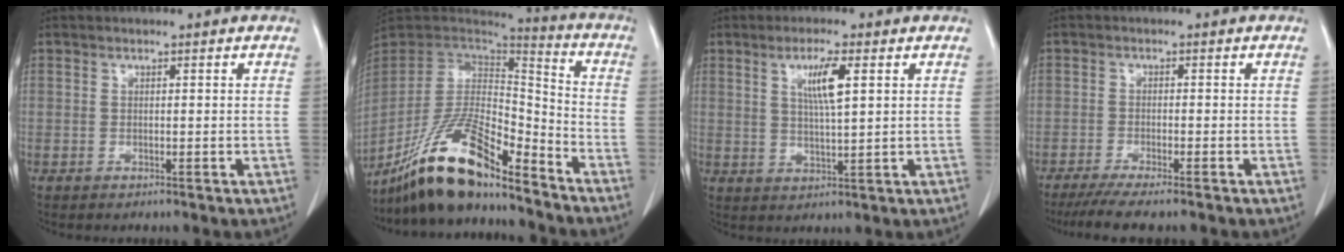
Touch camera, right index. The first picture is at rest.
{"total": 17.4, "force": [-13.4, 3.5, 10.5], "torque": [-0.203, 0.001, -0.246]}
{"total": 5.7, "force": [2.0, 0.3, 5.3], "torque": [-0.096, -0.003, 0.038]}
{"total": 7.0, "force": [-5.9, 0.2, 3.9], "torque": [-0.055, -0.017, -0.095]}